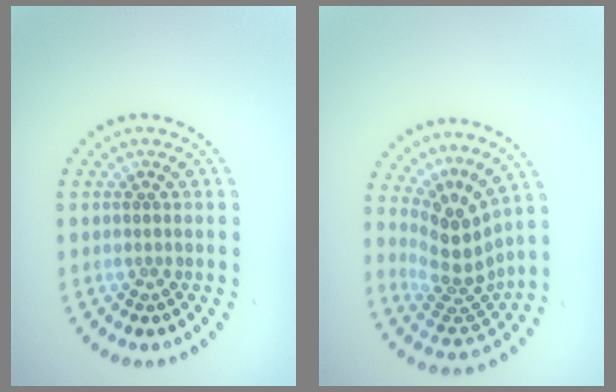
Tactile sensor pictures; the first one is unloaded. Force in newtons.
{"total": 4.1, "press": 2.9, "slide": 2.9}